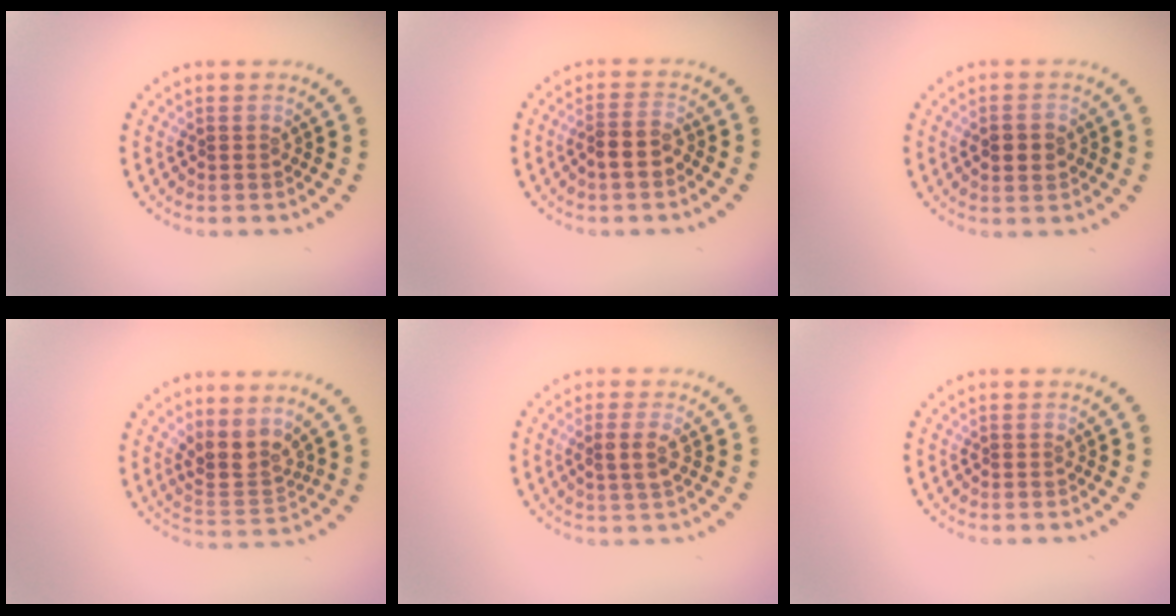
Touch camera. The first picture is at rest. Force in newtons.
{"total": 2.4, "press": 2.1, "slide": 1.1}
{"total": 2.2, "press": 2.1, "slide": 0.3}
{"total": 3.2, "press": 2.6, "slide": 1.9}
{"total": 1.7, "press": 1.6, "slide": 0.5}
{"total": 0.0}